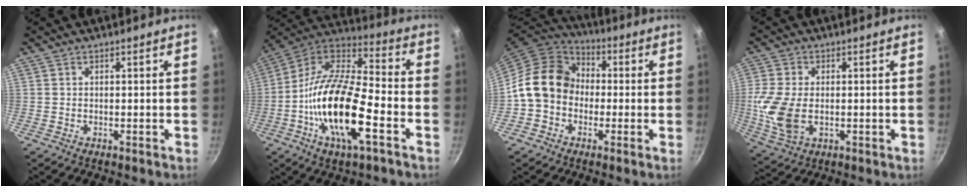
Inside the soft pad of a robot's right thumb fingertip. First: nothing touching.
{"total": 21.4, "force": [-6.7, 7.8, 18.7], "torque": [-0.346, 0.034, -0.145]}
{"total": 13.0, "force": [-0.6, 11.0, 7.0], "torque": [-0.080, 0.033, -0.029]}
{"total": 10.2, "force": [-0.6, 6.5, 7.9], "torque": [-0.169, -0.006, -0.007]}